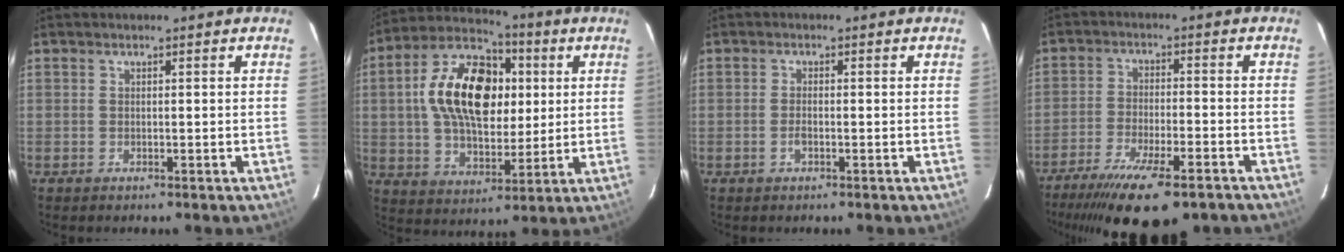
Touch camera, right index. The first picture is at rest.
{"total": 19.5, "force": [3.6, 11.9, 15.1], "torque": [-0.285, 0.038, 0.063]}
{"total": 1.8, "force": [-0.7, 0.7, 1.5], "torque": [-0.030, 0.000, -0.013]}
{"total": 18.2, "force": [-13.4, 5.0, 11.3], "torque": [-0.222, -0.049, -0.210]}